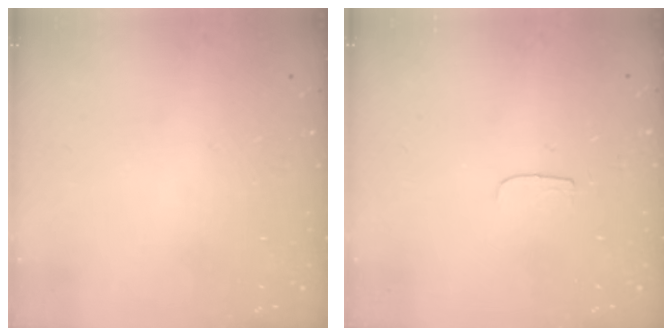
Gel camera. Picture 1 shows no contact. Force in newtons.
{"total": 3.5, "press": 3.4, "slide": 0.4}